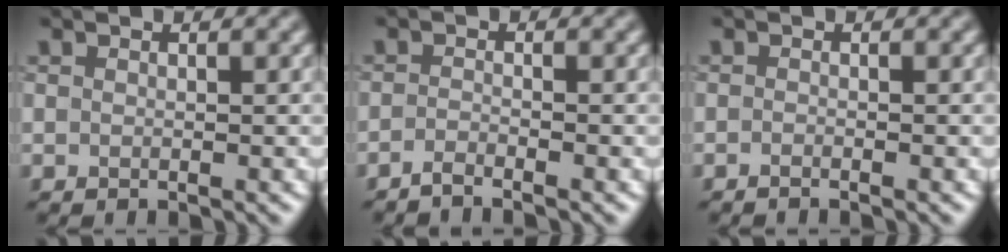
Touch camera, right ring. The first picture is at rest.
{"total": 1.1, "force": [-1.1, -0.1, 0.4], "torque": [-0.013, 0.000, -0.028]}
{"total": 0.6, "force": [-0.5, -0.1, 0.2], "torque": [-0.007, -0.001, -0.012]}